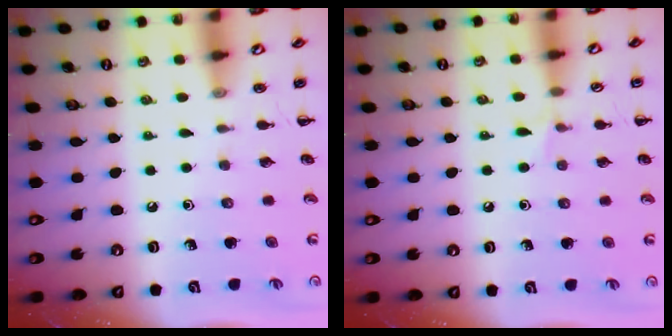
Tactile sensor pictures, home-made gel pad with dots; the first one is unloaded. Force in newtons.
{"total": 4.3, "press": 4.1, "slide": 1.5}